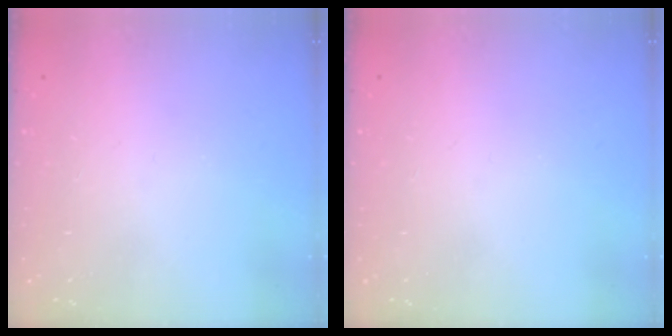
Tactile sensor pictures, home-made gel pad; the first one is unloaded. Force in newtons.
{"total": 0.0}